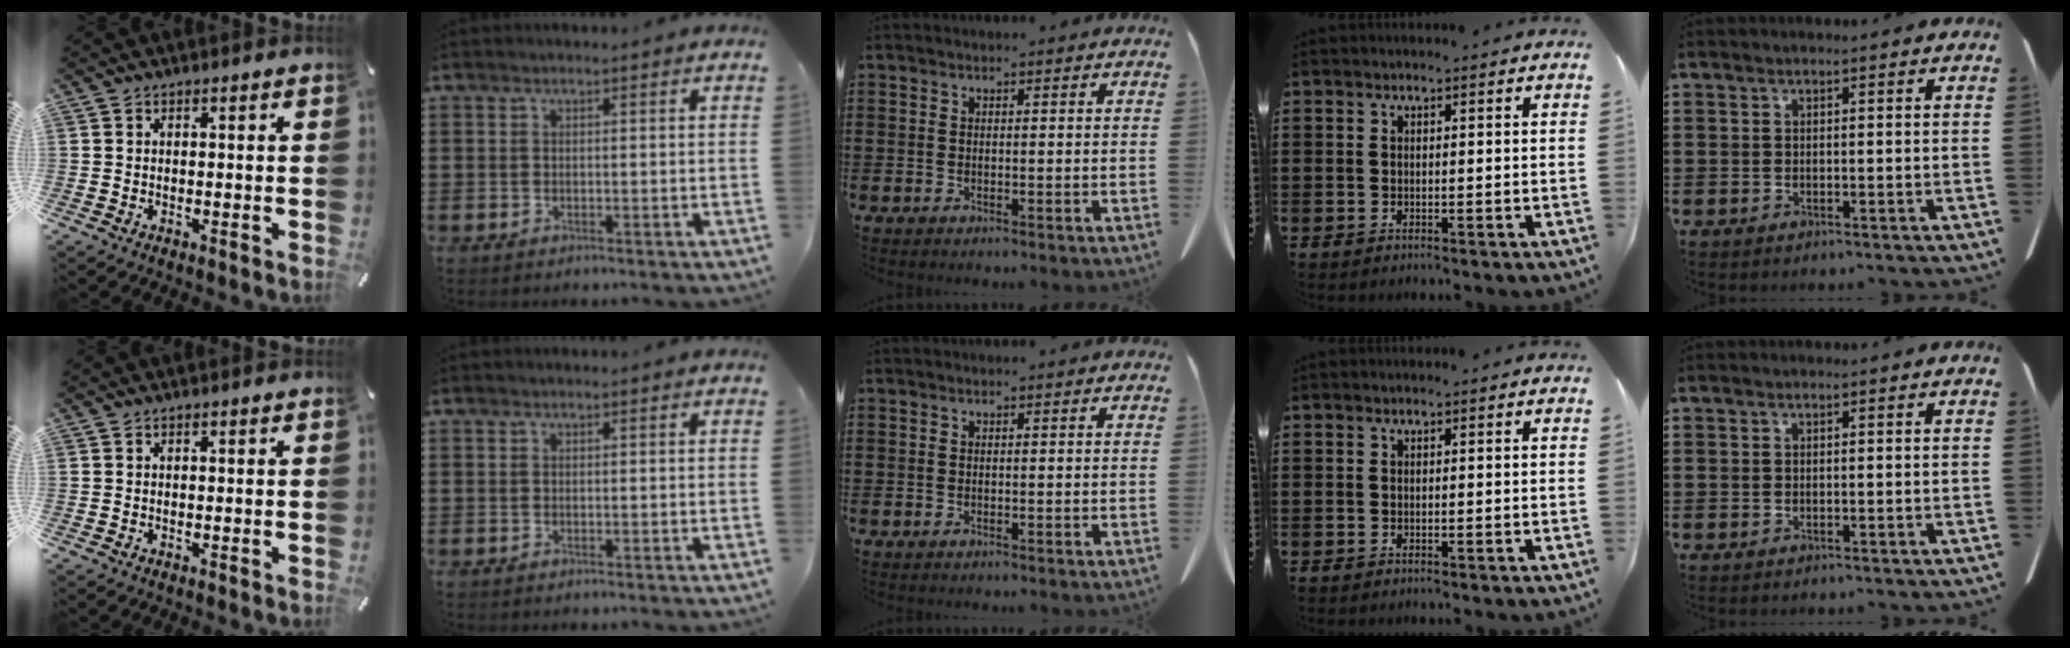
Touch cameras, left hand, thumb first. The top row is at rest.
{}